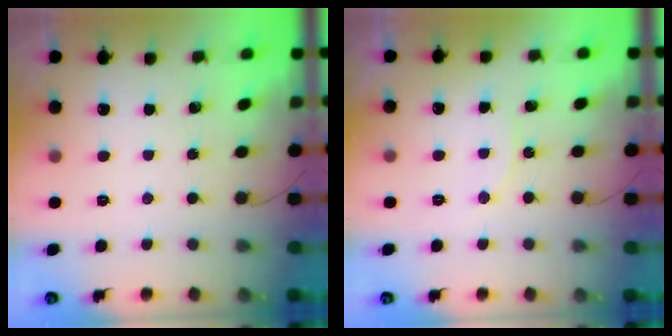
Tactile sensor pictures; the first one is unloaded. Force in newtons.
{"total": 6.0, "press": 6.0, "slide": 0.5}